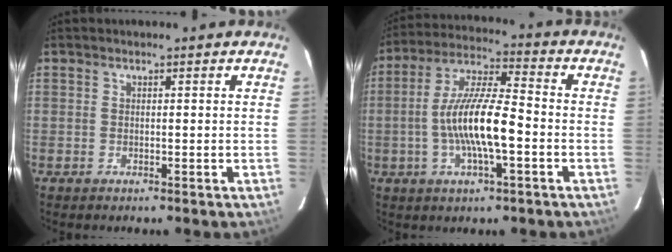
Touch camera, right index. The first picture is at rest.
{"total": 13.2, "force": [-3.0, 2.8, 12.6], "torque": [-0.244, 0.005, -0.060]}